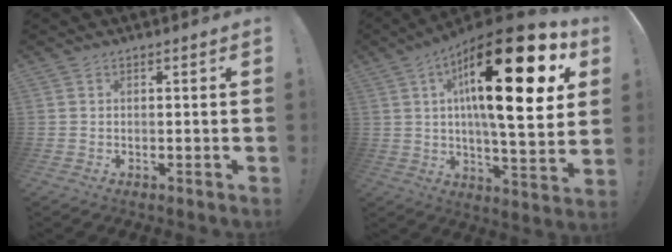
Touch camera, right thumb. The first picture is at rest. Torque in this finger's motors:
{"motor_torque": [0.85, 4.16, 1.82, -0.71, 0.62]}